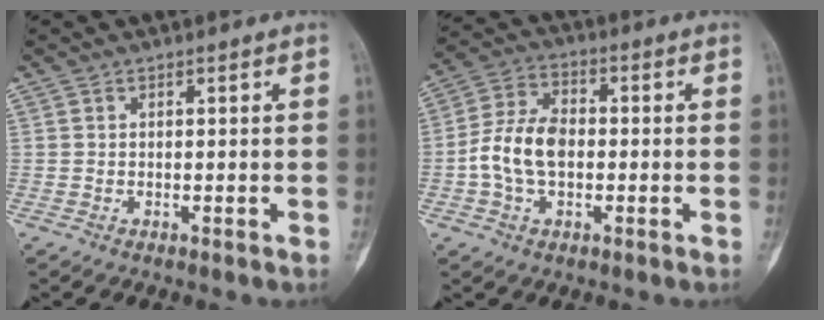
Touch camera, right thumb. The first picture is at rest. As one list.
[{"total": 10.0, "force": [-1.2, 6.4, 7.6], "torque": [-0.144, 0.026, -0.030]}]